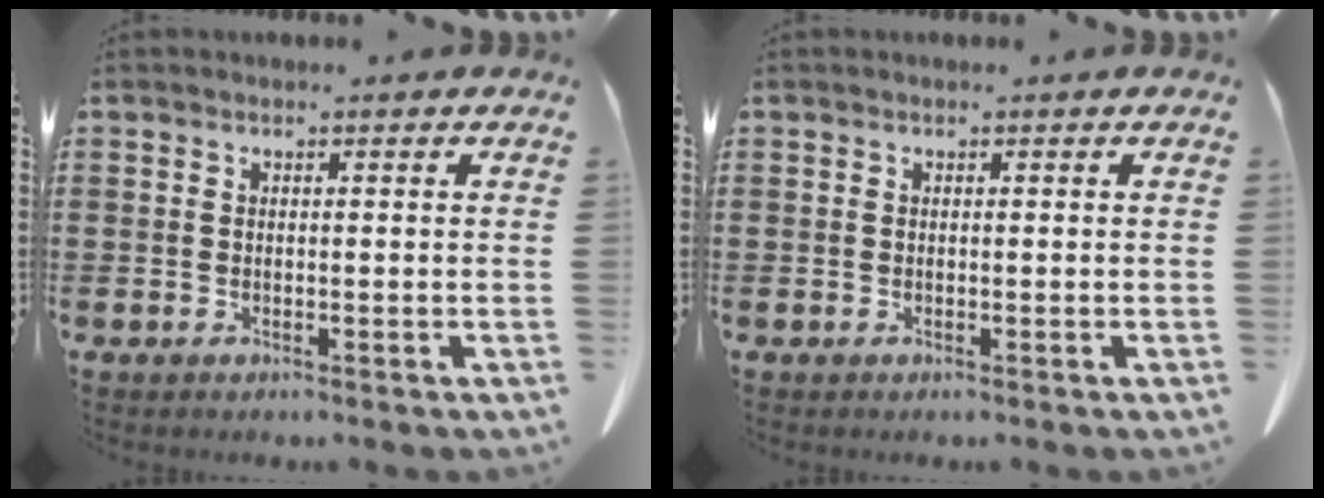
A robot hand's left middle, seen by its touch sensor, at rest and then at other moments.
{"total": 0.0}